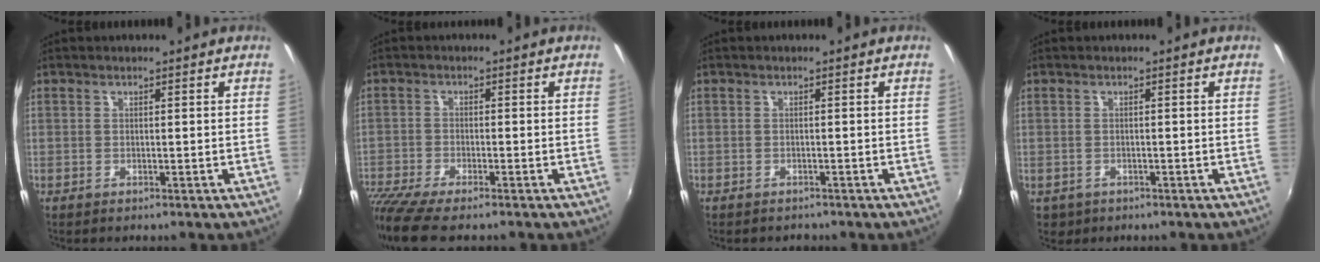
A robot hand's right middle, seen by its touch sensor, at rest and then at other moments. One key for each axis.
{"total": 9.7, "fx": -8.0, "fy": 1.4, "fz": 5.4, "tx": -0.138, "ty": -0.044, "tz": -0.145}
{"total": 1.4, "fx": -1.2, "fy": 0.8, "fz": 0.3, "tx": -0.009, "ty": -0.005, "tz": -0.016}
{"total": 2.8, "fx": -1.1, "fy": 2.3, "fz": 1.1, "tx": -0.027, "ty": -0.004, "tz": -0.011}